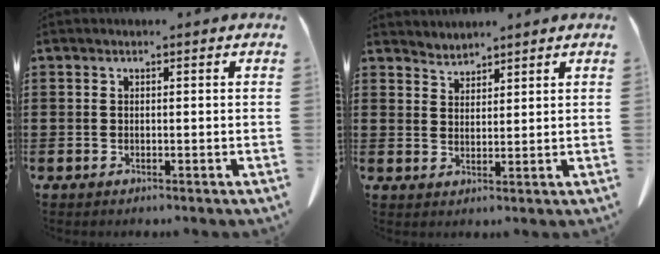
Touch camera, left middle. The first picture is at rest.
{"total": 2.4, "force": [2.4, 0.2, -0.4], "torque": [0.000, -0.008, 0.046]}